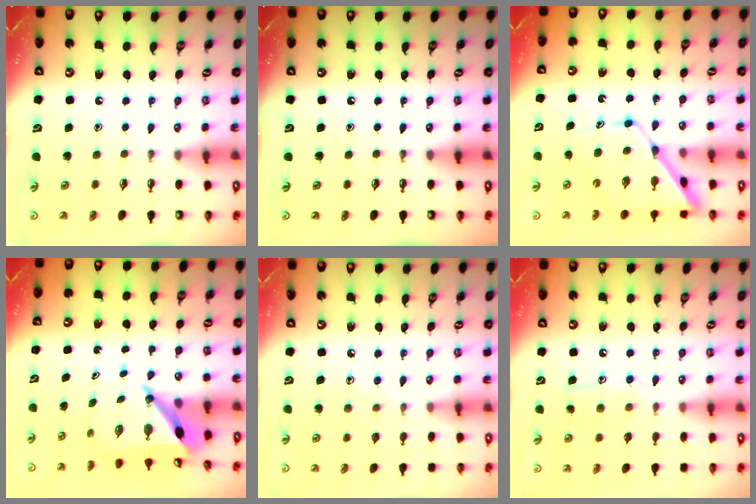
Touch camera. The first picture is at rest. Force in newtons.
{"total": 0.0}
{"total": 12.6, "press": 12.6, "slide": 1.1}
{"total": 7.4, "press": 7.4, "slide": 0.5}
{"total": 6.0, "press": 6.0, "slide": 0.5}
{"total": 9.2, "press": 9.2, "slide": 0.5}